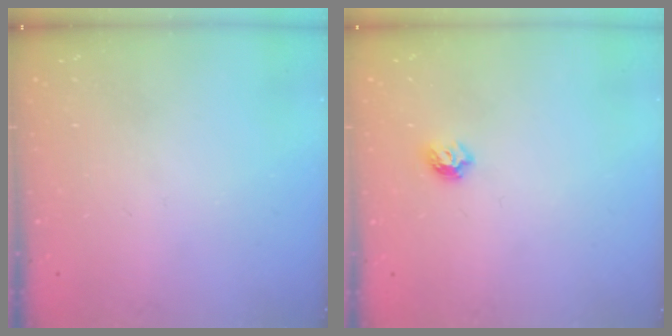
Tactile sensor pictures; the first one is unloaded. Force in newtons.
{"total": 5.5, "press": 5.5, "slide": 0.8}